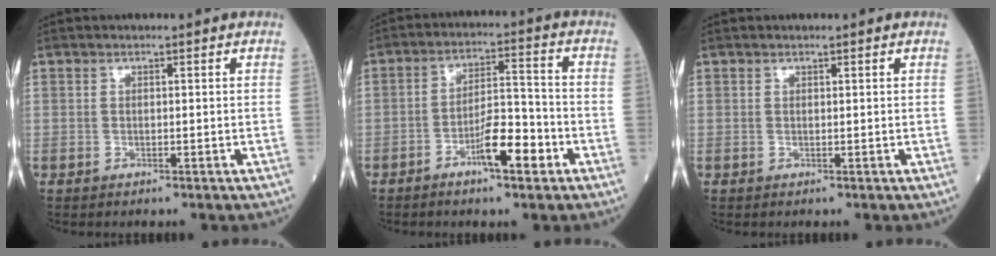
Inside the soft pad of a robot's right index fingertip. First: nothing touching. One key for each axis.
{"total": 7.7, "fx": -3.9, "fy": 1.6, "fz": 6.5, "tx": -0.114, "ty": 0.009, "tz": -0.064}
{"total": 0.0}